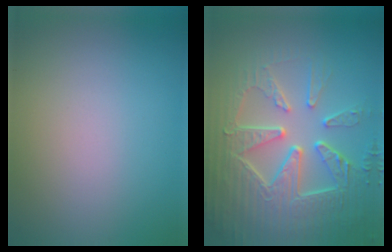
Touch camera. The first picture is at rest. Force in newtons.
{"total": 9.2, "press": 6.6, "slide": 6.4}